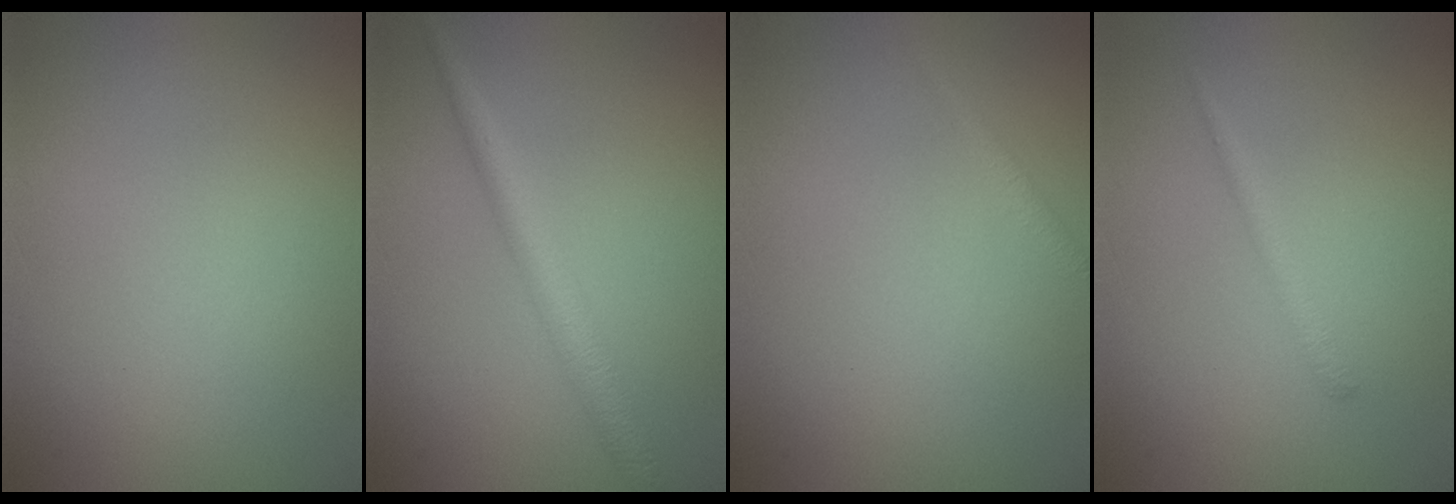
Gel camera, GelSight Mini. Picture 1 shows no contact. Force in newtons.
{"total": 2.9, "press": 2.9, "slide": 0.0}
{"total": 1.2, "press": 1.2, "slide": 0.0}
{"total": 1.2, "press": 1.2, "slide": 0.0}